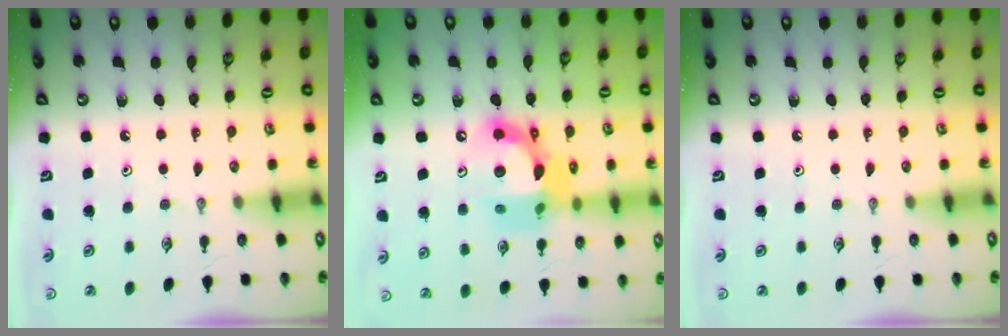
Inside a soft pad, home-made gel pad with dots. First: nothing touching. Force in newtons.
{"total": 15.4, "press": 15.4, "slide": 1.2}
{"total": 0.0}